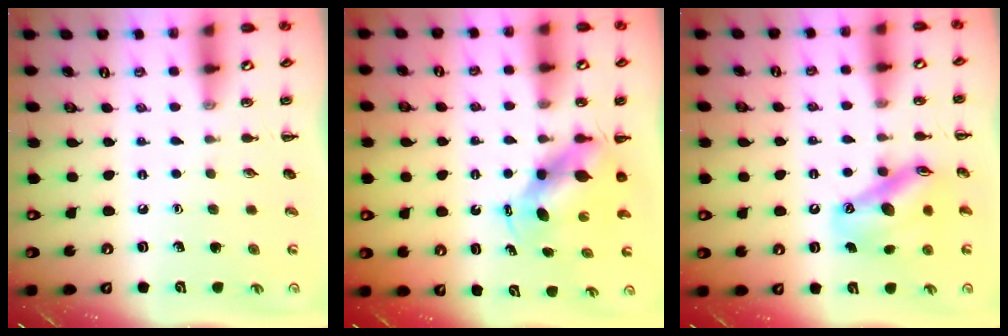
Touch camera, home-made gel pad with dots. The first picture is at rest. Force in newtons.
{"total": 5.5, "press": 5.3, "slide": 1.6}
{"total": 12.4, "press": 11.8, "slide": 3.6}